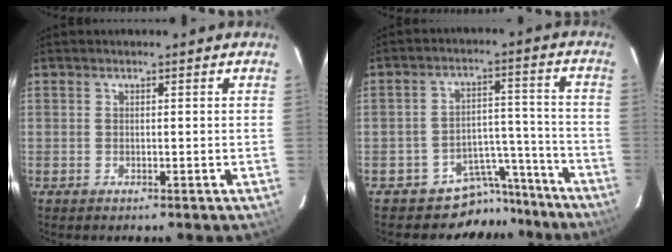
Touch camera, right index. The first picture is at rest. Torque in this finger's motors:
{"motor_torque": [0.40, -0.41, -0.04, -0.06]}